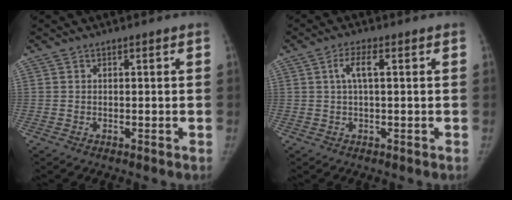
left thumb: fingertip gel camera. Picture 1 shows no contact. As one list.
[{"total": 3.6, "force": [0.8, 1.0, 3.3], "torque": [-0.075, 0.012, 0.015]}]